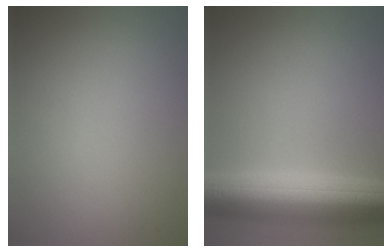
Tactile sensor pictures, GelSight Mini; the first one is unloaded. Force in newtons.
{"total": 9.6, "press": 9.6, "slide": 0.4}